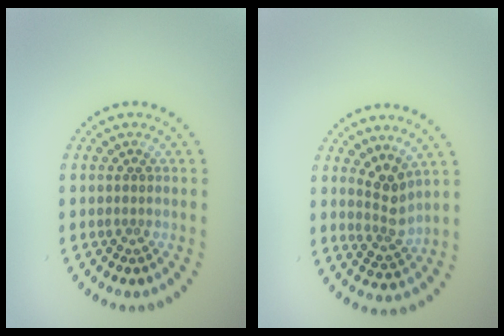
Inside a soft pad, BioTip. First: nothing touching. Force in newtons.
{"total": 2.7, "press": 2.0, "slide": 1.8}